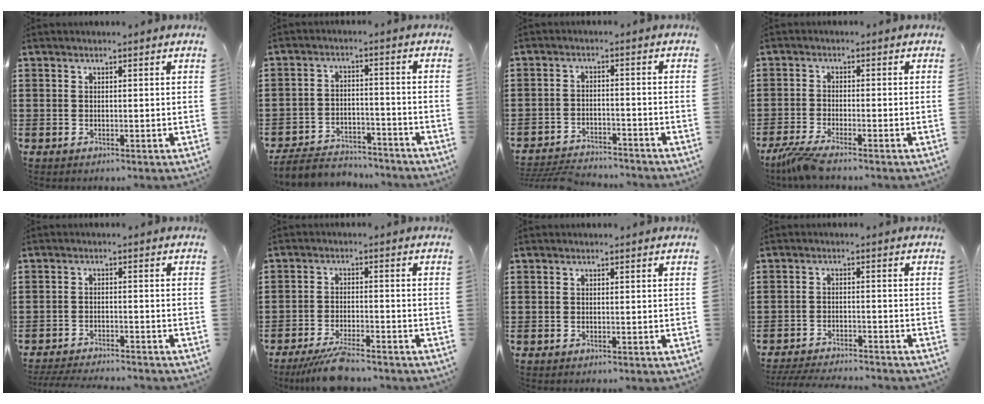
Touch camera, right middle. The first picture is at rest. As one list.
[{"total": 4.2, "force": [-4.0, 1.2, 0.6], "torque": [-0.020, 0.007, -0.086]}, {"total": 4.6, "force": [-4.5, 0.5, 0.8], "torque": [-0.027, 0.001, -0.096]}, {"total": 3.8, "force": [-3.1, -0.2, 2.2], "torque": [-0.065, -0.021, -0.065]}, {"total": 3.3, "force": [-3.2, 0.1, 0.6], "torque": [-0.018, -0.002, -0.069]}, {"total": 5.5, "force": [-4.9, 0.5, 2.5], "torque": [-0.051, -0.006, -0.093]}, {"total": 0.0}, {"total": 3.8, "force": [-3.7, 0.1, 0.7], "torque": [-0.019, -0.002, -0.078]}]